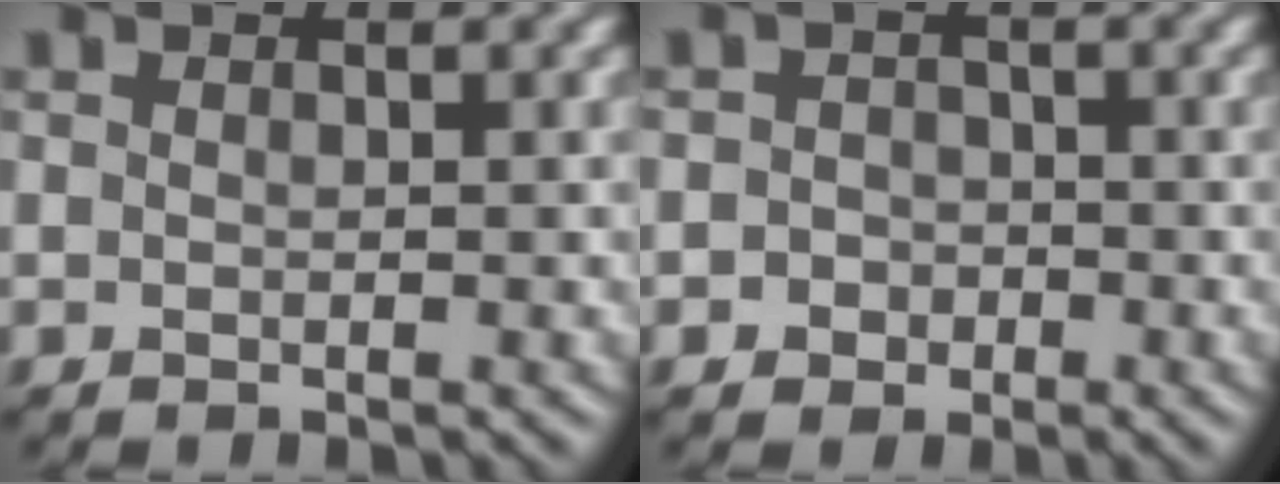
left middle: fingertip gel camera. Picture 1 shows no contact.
{"total": 2.3, "force": [-1.4, 1.8, 0.0], "torque": [0.026, 0.005, -0.030]}